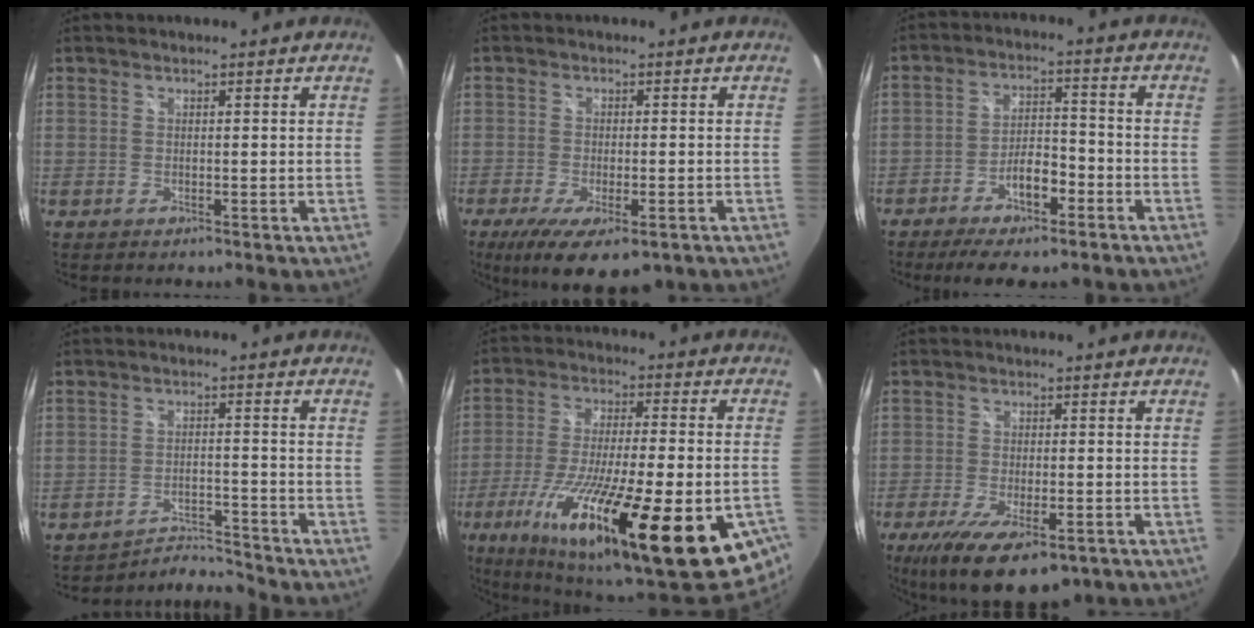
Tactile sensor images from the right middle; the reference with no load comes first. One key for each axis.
{"total": 11.3, "fx": -6.6, "fy": 4.0, "fz": 8.3, "tx": -0.167, "ty": -0.041, "tz": -0.099}
{"total": 10.0, "fx": -6.4, "fy": 3.5, "fz": 6.8, "tx": -0.138, "ty": 0.008, "tz": -0.103}
{"total": 5.7, "fx": -5.5, "fy": -1.1, "fz": -1.0, "tx": 0.001, "ty": 0.017, "tz": -0.097}
{"total": 33.9, "fx": -18.4, "fy": 6.9, "fz": 27.6, "tx": -0.453, "ty": -0.064, "tz": -0.286}
{"total": 15.5, "fx": -9.2, "fy": 5.9, "fz": 10.9, "tx": -0.216, "ty": -0.046, "tz": -0.138}